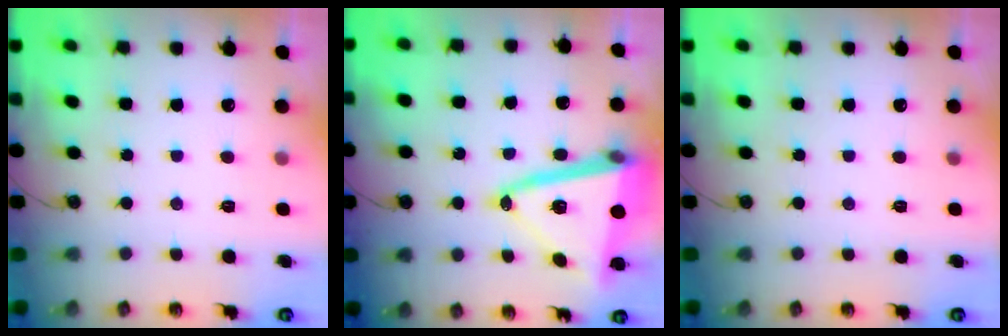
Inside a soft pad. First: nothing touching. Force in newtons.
{"total": 17.8, "press": 17.6, "slide": 2.6}
{"total": 0.0}